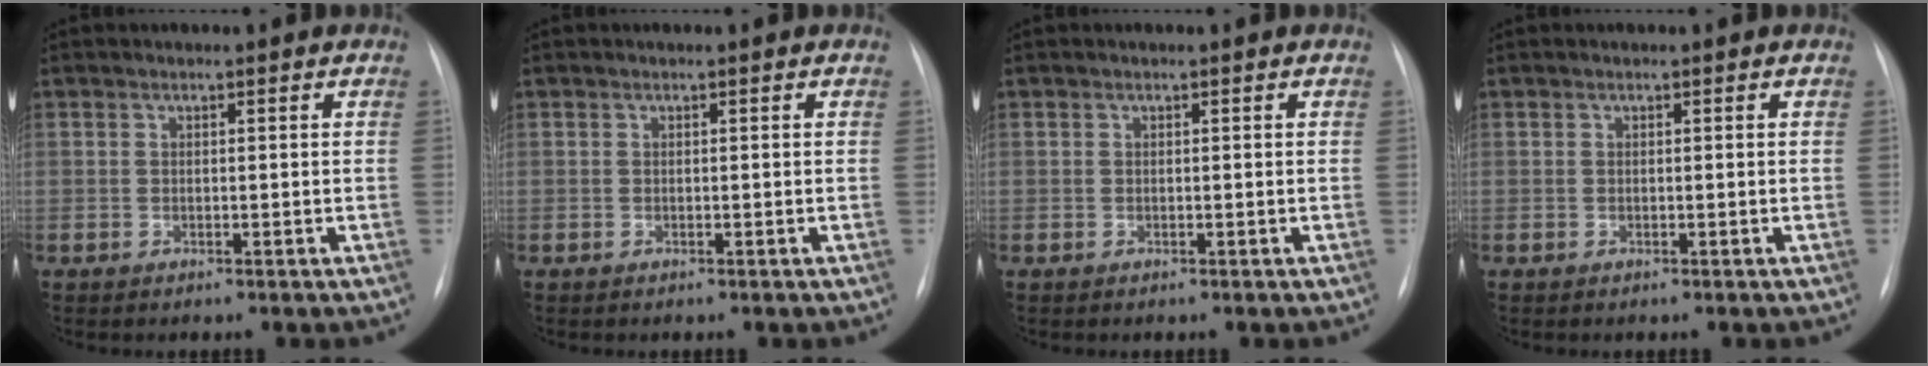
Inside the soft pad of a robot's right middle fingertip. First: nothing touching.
{"total": 0.0}
{"total": 0.0}
{"total": 0.0}